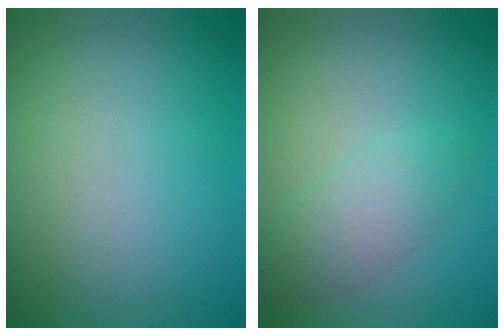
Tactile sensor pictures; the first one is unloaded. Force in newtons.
{"total": 2.7, "press": 2.7, "slide": 0.0}